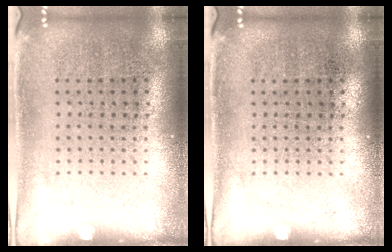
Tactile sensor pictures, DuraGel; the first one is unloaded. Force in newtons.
{"total": 0.0}